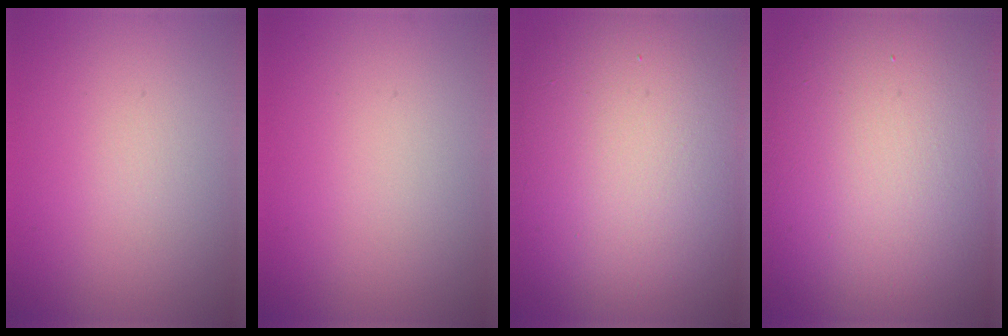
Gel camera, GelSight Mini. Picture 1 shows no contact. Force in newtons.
{"total": 0.0}
{"total": 15.6, "press": 15.6, "slide": 1.5}
{"total": 17.5, "press": 17.4, "slide": 0.7}